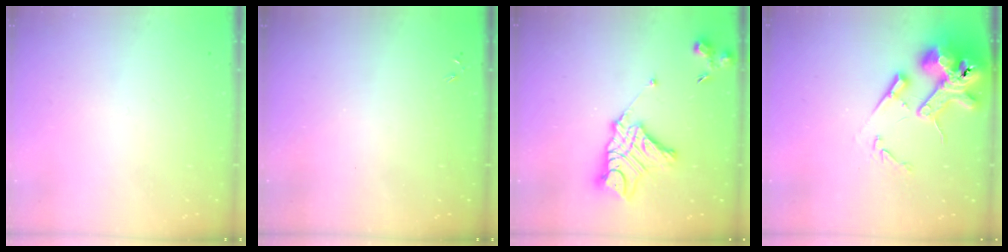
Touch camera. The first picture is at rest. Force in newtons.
{"total": 0.0}
{"total": 13.3, "press": 13.3, "slide": 1.2}
{"total": 14.7, "press": 14.6, "slide": 2.1}